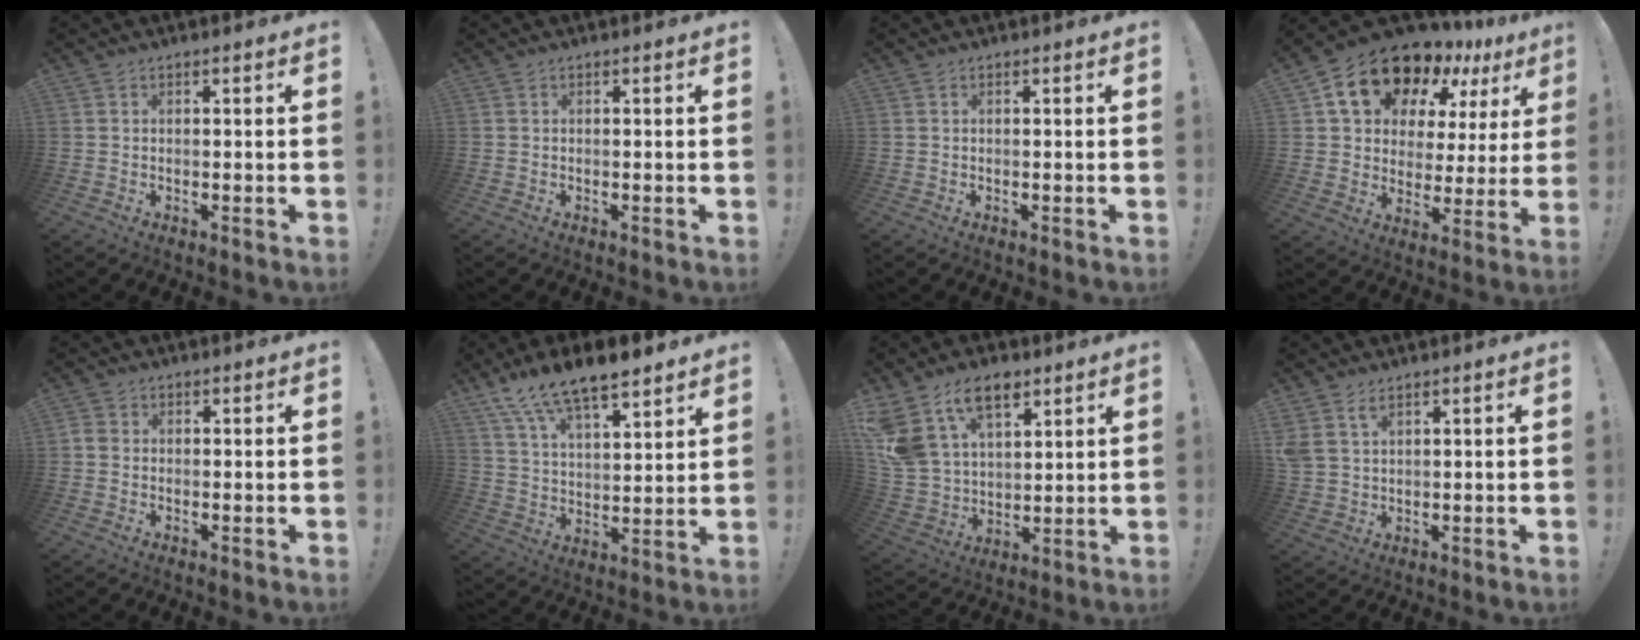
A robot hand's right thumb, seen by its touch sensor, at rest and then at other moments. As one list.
[{"total": 0.0}, {"total": 0.0}, {"total": 17.9, "force": [13.0, 9.4, 7.9], "torque": [-0.123, -0.093, 0.239]}, {"total": 2.0, "force": [-0.3, 1.7, 1.0], "torque": [-0.025, 0.008, -0.004]}, {"total": 13.2, "force": [10.9, 3.8, 6.5], "torque": [-0.128, -0.074, 0.196]}, {"total": 16.2, "force": [9.6, 9.8, 8.6], "torque": [-0.181, -0.054, 0.185]}, {"total": 4.2, "force": [2.7, 2.3, 2.2], "torque": [-0.045, -0.009, 0.054]}]